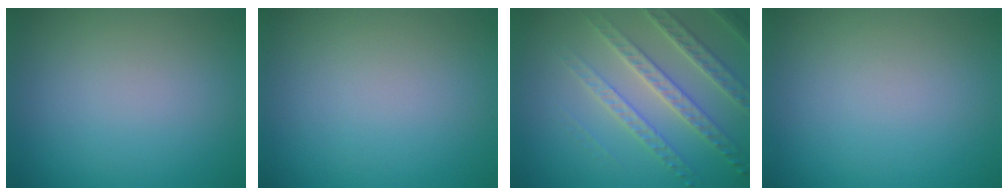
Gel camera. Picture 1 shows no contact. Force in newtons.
{"total": 0.0}
{"total": 4.3, "press": 4.2, "slide": 1.1}
{"total": 0.0}